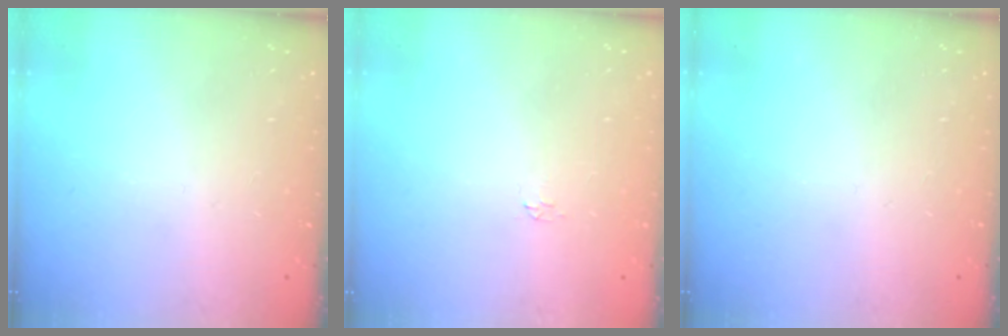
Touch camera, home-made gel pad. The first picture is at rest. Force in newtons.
{"total": 1.9, "press": 1.9, "slide": 0.3}
{"total": 0.0}